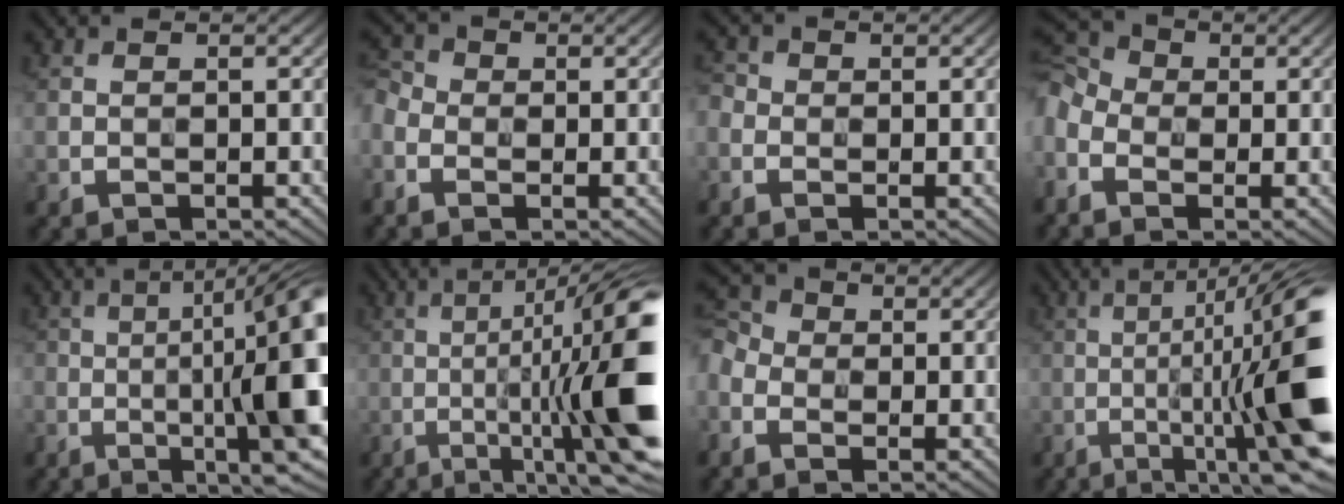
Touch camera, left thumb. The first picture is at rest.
{"total": 4.0, "force": [-1.3, 3.1, 2.1], "torque": [-0.067, 0.000, -0.034]}
{"total": 2.2, "force": [-0.7, 1.9, 0.9], "torque": [-0.028, 0.002, -0.018]}
{"total": 7.8, "force": [-1.7, 6.0, 4.8], "torque": [-0.153, 0.000, -0.040]}
{"total": 17.3, "force": [-1.8, 4.1, 16.7], "torque": [-0.204, 0.005, -0.016]}
{"total": 18.1, "force": [-3.2, 4.1, 17.3], "torque": [-0.247, 0.007, -0.037]}
{"total": 5.0, "force": [-1.4, 4.0, 2.7], "torque": [-0.088, 0.001, -0.038]}
{"total": 18.6, "force": [-3.3, 4.3, 17.8], "torque": [-0.241, 0.007, -0.041]}